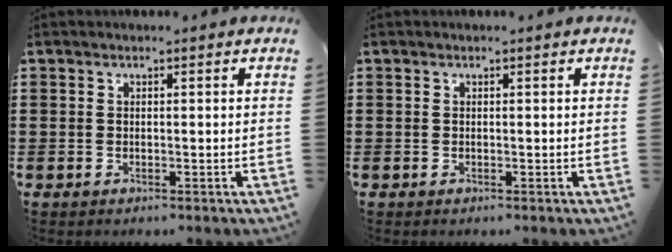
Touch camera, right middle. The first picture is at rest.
{"total": 0.0}